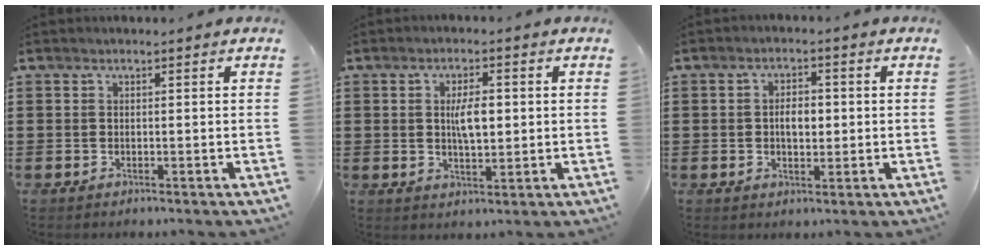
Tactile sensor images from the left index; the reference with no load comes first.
{"total": 4.8, "force": [0.5, 1.8, 4.4], "torque": [-0.078, 0.004, 0.004]}
{"total": 3.7, "force": [-0.1, 2.0, 3.2], "torque": [-0.055, 0.003, -0.007]}